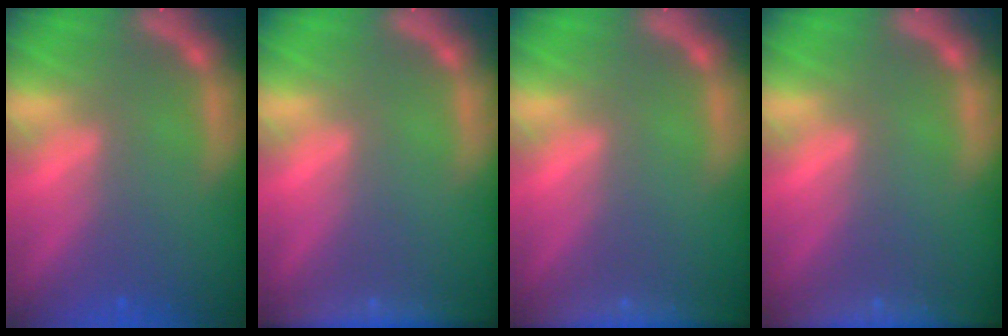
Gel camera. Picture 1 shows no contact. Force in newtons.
{"total": 5.5}
{"total": 6.5}
{"total": 7.0}